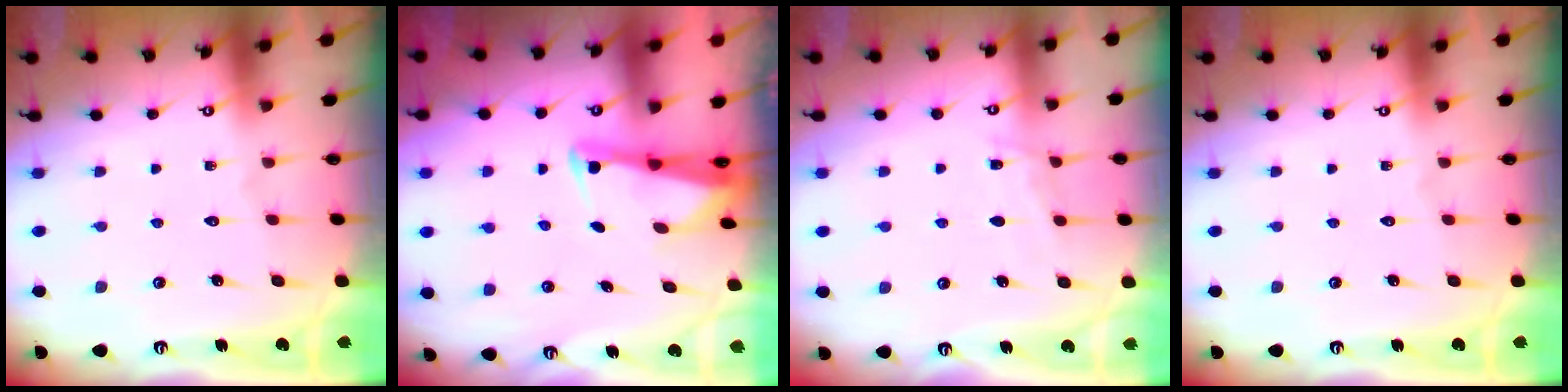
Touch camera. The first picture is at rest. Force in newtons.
{"total": 2.4, "press": 2.4, "slide": 0.5}
{"total": 4.6, "press": 4.6, "slide": 0.6}
{"total": 0.0}